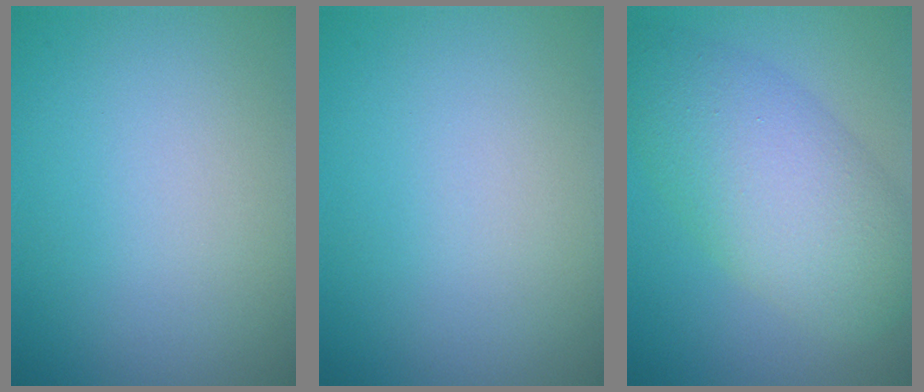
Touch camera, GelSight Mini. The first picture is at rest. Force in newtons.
{"total": 0.0}
{"total": 7.5, "press": 7.5, "slide": 0.1}